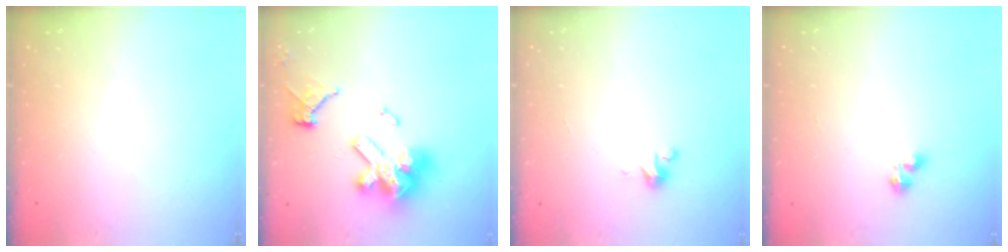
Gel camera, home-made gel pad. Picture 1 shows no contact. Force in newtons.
{"total": 14.5, "press": 13.9, "slide": 4.0}
{"total": 1.7, "press": 1.7, "slide": 0.3}
{"total": 2.9, "press": 2.8, "slide": 0.5}